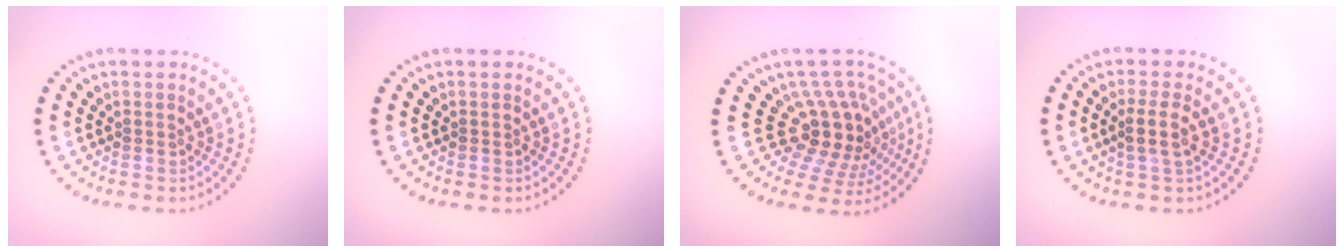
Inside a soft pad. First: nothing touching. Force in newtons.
{"total": 0.0}
{"total": 5.0, "press": 3.6, "slide": 3.5}
{"total": 2.2, "press": 1.9, "slide": 1.2}